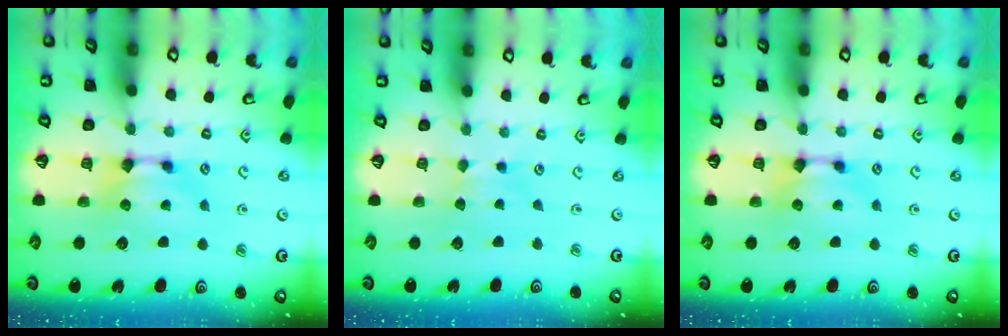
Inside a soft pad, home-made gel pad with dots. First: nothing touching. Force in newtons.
{"total": 2.4, "press": 2.3, "slide": 0.4}
{"total": 0.0}